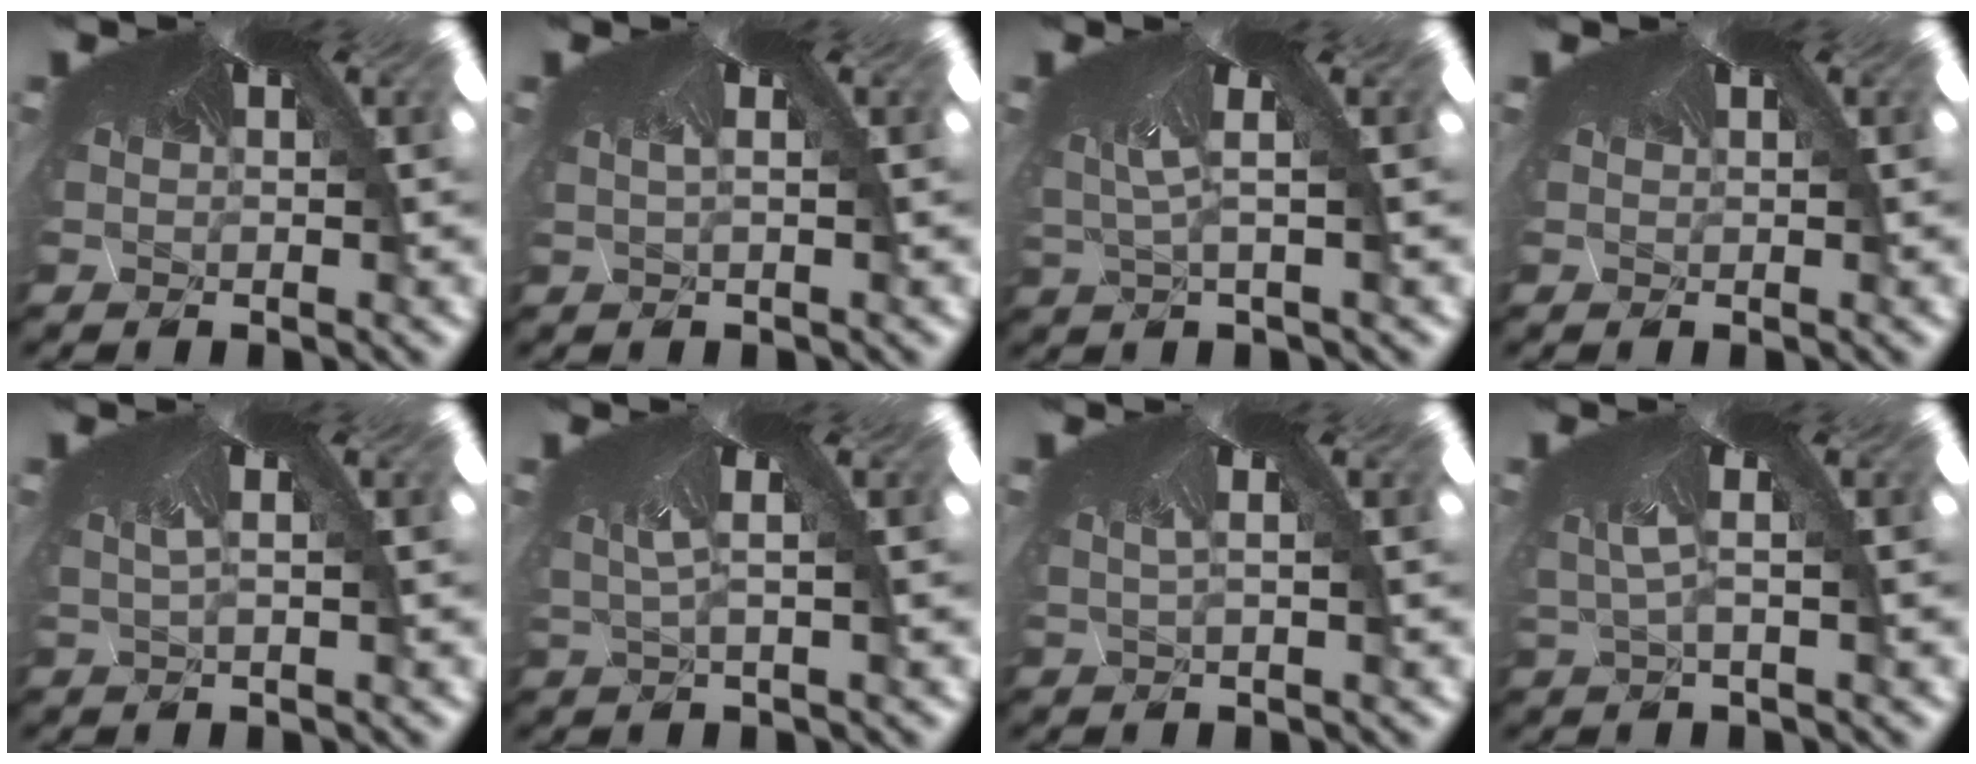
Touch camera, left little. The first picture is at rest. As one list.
[{"total": 1.0, "force": [-0.8, -0.6, 0.0], "torque": [0.011, -0.007, -0.007]}, {"total": 3.1, "force": [-2.4, -1.9, 0.0], "torque": [-0.016, -0.032, -0.011]}, {"total": 0.0}, {"total": 1.6, "force": [-1.4, -0.8, 0.0], "torque": [0.012, -0.014, -0.013]}, {"total": 2.6, "force": [-1.8, -1.8, -0.3], "torque": [-0.005, -0.021, -0.006]}, {"total": 1.5, "force": [-1.1, -1.0, -0.1], "torque": [0.014, -0.014, -0.010]}, {"total": 3.3, "force": [-2.5, -2.1, -0.1], "torque": [-0.003, -0.031, -0.016]}]